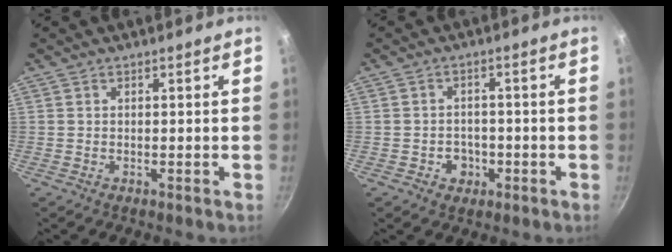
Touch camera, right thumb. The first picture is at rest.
{"total": 3.9, "force": [-1.4, 3.3, 1.6], "torque": [-0.007, 0.012, -0.015]}